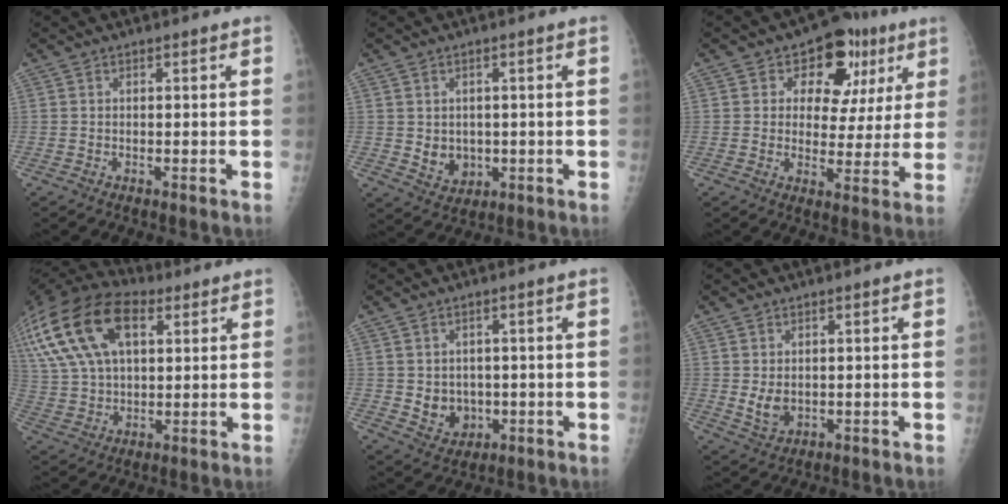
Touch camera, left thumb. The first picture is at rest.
{"total": 5.5, "force": [-0.1, 4.6, 3.0], "torque": [-0.026, -0.006, 0.014]}
{"total": 13.7, "force": [5.7, 9.4, 8.3], "torque": [-0.050, -0.001, 0.075]}
{"total": 24.5, "force": [9.9, 13.9, 17.7], "torque": [-0.360, 0.024, 0.177]}
{"total": 6.6, "force": [-0.3, 5.5, 3.6], "torque": [-0.028, -0.005, 0.013]}
{"total": 4.5, "force": [0.3, 3.3, 3.1], "torque": [-0.043, -0.011, 0.018]}